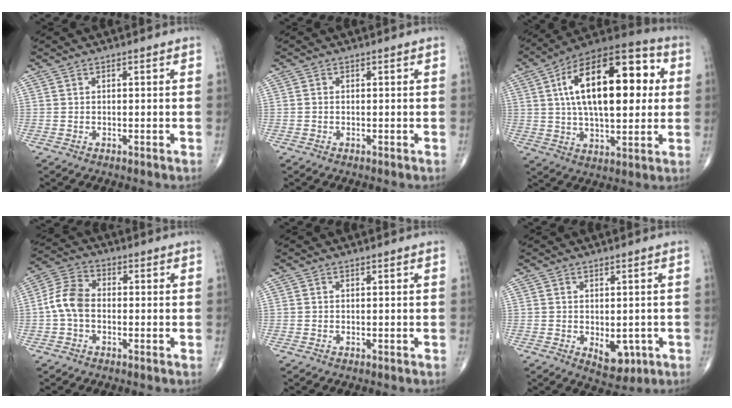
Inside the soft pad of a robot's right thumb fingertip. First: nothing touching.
{"total": 0.0}
{"total": 25.0, "force": [4.9, 11.9, 21.5], "torque": [-0.325, 0.018, 0.069]}
{"total": 7.2, "force": [-0.9, 4.9, 5.1], "torque": [-0.098, 0.023, -0.030]}
{"total": 0.0}
{"total": 5.6, "force": [-1.3, 3.3, 4.2], "torque": [-0.036, -0.005, -0.005]}